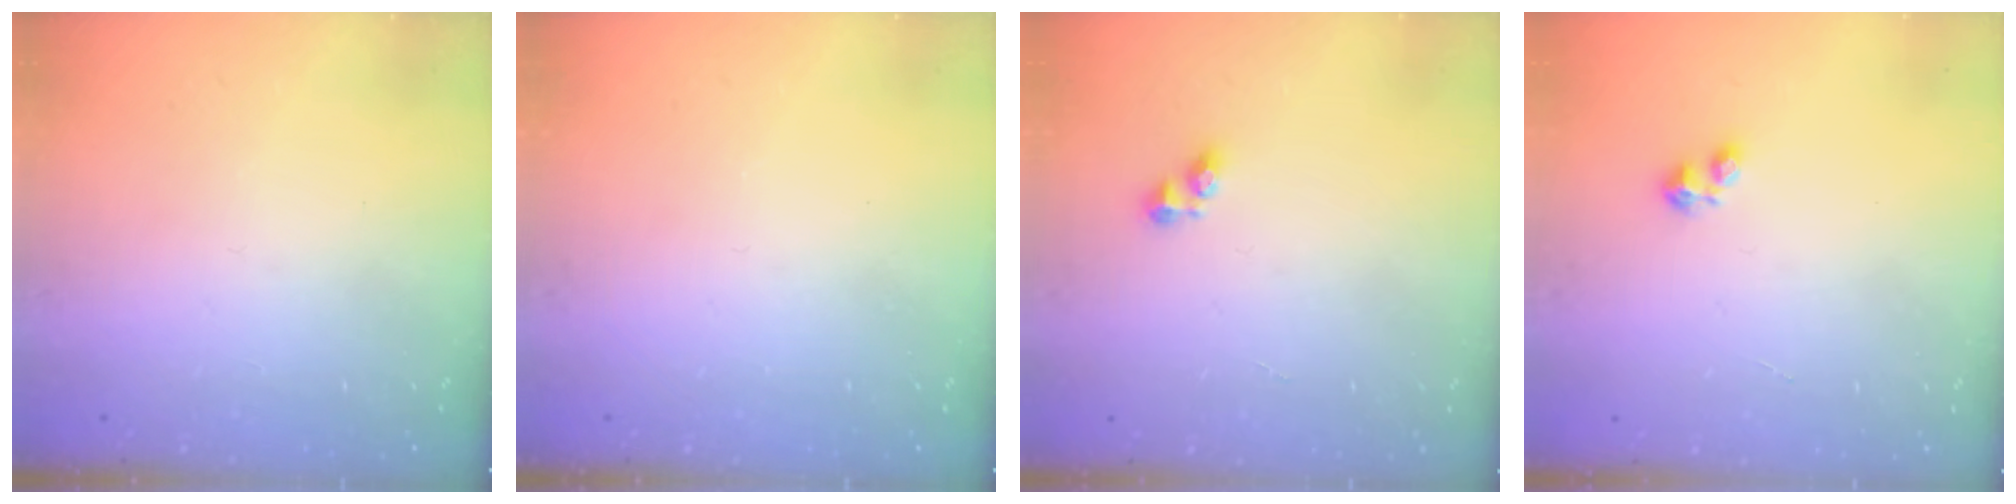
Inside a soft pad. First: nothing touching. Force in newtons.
{"total": 0.0}
{"total": 3.5, "press": 3.5, "slide": 0.4}
{"total": 1.5, "press": 1.5, "slide": 0.3}